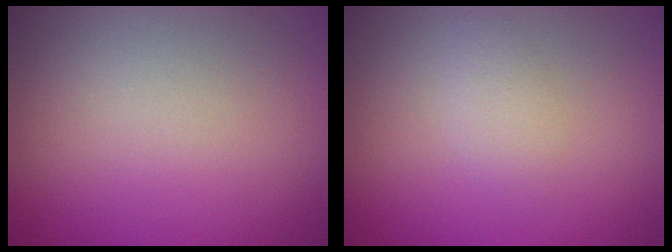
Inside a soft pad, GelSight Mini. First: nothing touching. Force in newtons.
{"total": 1.4, "press": 1.4, "slide": 0.0}